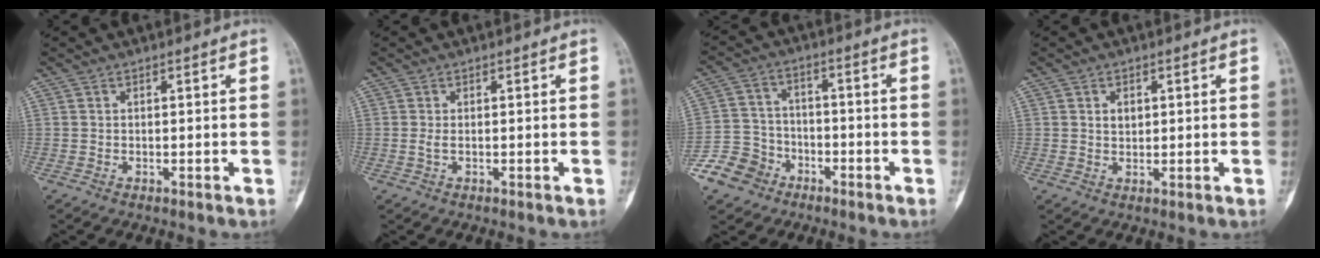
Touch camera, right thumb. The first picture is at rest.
{"total": 0.8, "force": [-0.1, 0.2, 0.8], "torque": [-0.023, -0.003, 0.001]}
{"total": 9.0, "force": [-5.5, 6.8, 2.0], "torque": [-0.019, 0.039, -0.110]}
{"total": 2.2, "force": [0.7, 1.6, 1.4], "torque": [-0.017, -0.003, 0.013]}